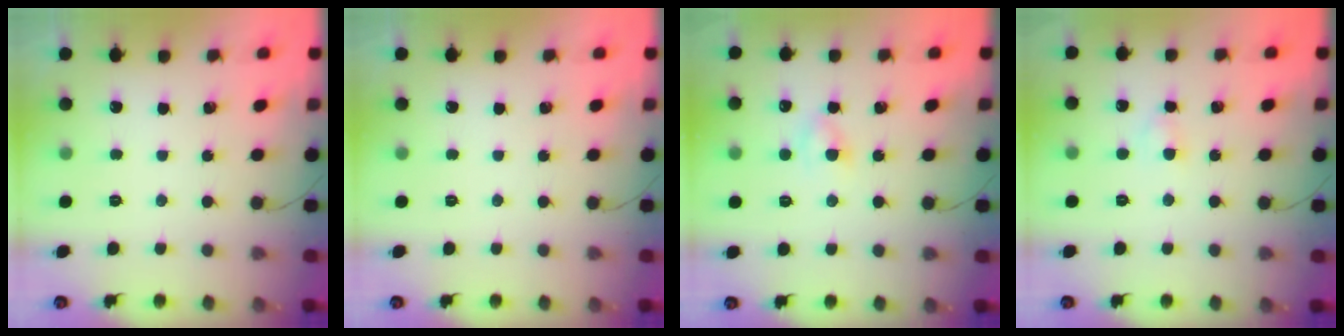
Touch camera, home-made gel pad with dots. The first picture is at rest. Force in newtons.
{"total": 0.0}
{"total": 2.6, "press": 2.3, "slide": 1.1}
{"total": 2.5, "press": 2.3, "slide": 1.0}